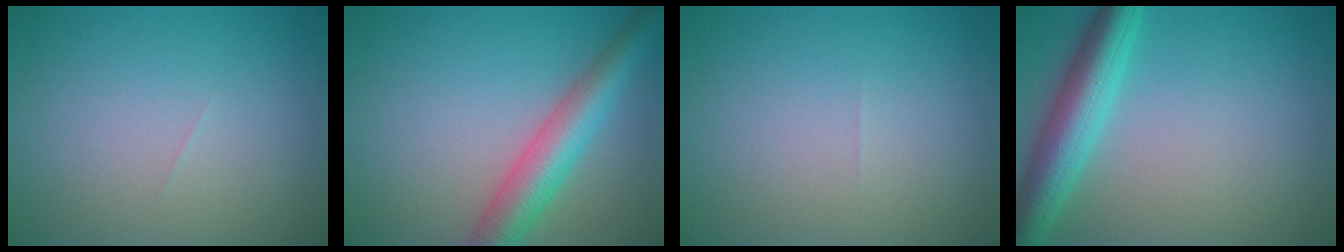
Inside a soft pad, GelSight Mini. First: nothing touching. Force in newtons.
{"total": 5.5, "press": 5.5, "slide": 0.2}
{"total": 0.0}
{"total": 5.9, "press": 5.9, "slide": 0.2}